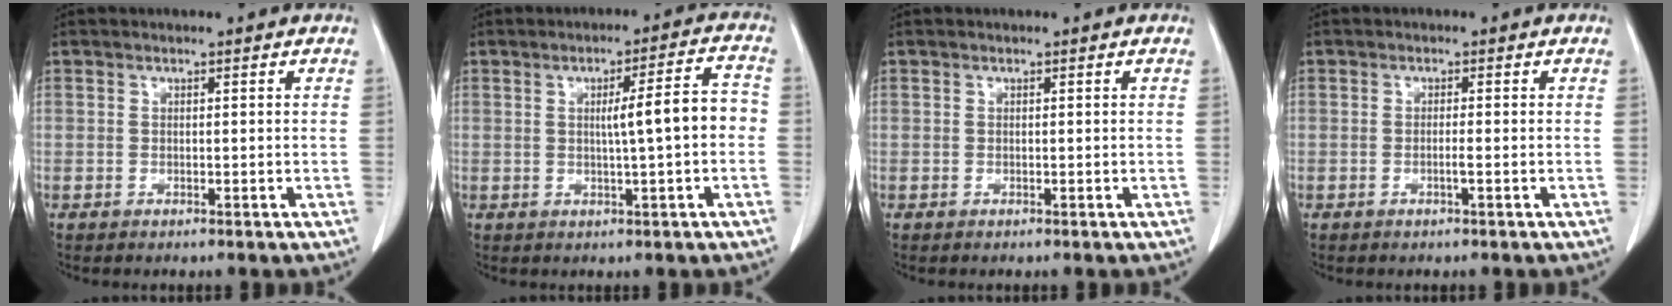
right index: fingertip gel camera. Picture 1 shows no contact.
{"total": 7.1, "force": [-0.3, 0.5, 7.1], "torque": [-0.101, 0.017, -0.004]}
{"total": 0.0}
{"total": 1.1, "force": [-0.5, -0.2, 1.0], "torque": [-0.021, 0.000, -0.008]}